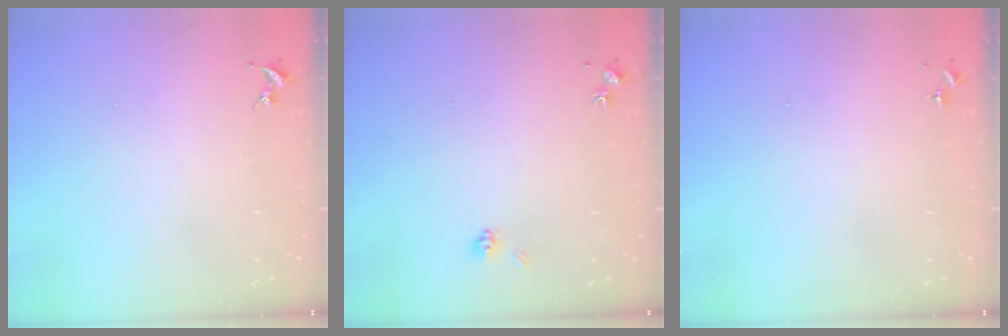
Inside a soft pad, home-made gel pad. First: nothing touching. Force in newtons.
{"total": 4.0, "press": 3.8, "slide": 1.4}
{"total": 0.0}